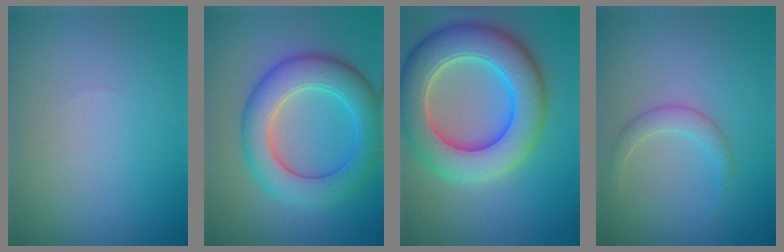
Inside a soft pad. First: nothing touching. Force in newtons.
{"total": 7.2, "press": 7.2, "slide": 0.0}
{"total": 10.5, "press": 10.5, "slide": 0.7}
{"total": 1.8, "press": 1.8, "slide": 0.2}